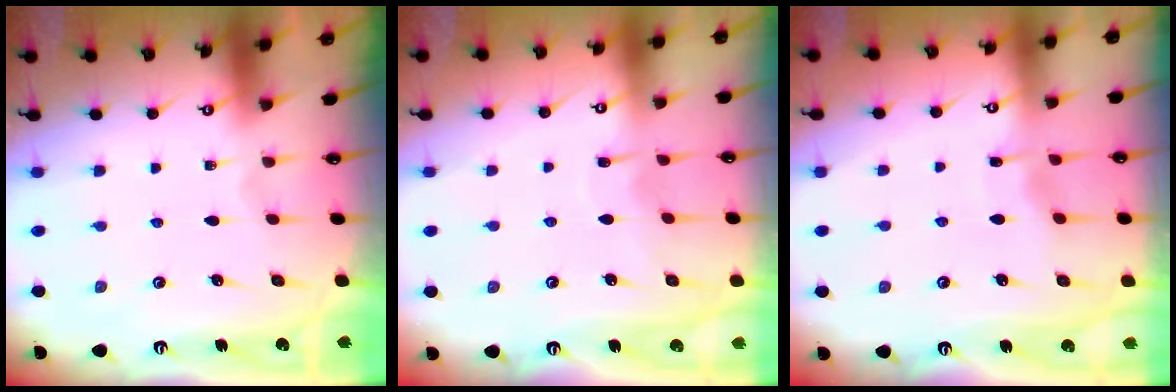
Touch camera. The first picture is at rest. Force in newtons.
{"total": 7.0, "press": 7.0, "slide": 0.3}
{"total": 4.3, "press": 4.2, "slide": 0.3}